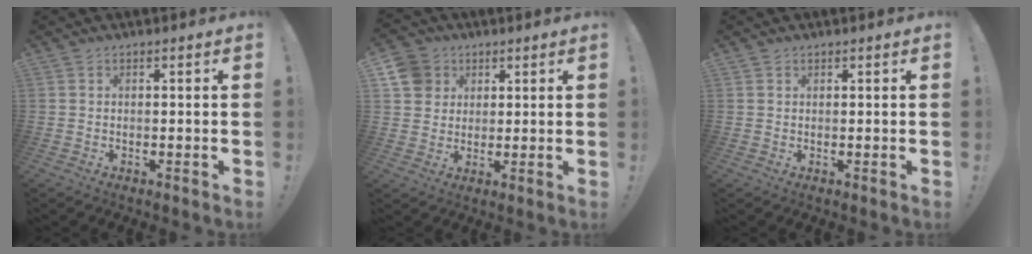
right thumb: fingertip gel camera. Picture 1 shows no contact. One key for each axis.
{"total": 8.1, "fx": 3.3, "fy": 7.1, "fz": 2.0, "tx": -0.021, "ty": -0.019, "tz": 0.068}
{"total": 0.7, "fx": 0.5, "fy": 0.4, "fz": 0.2, "tx": 0.001, "ty": -0.001, "tz": 0.009}